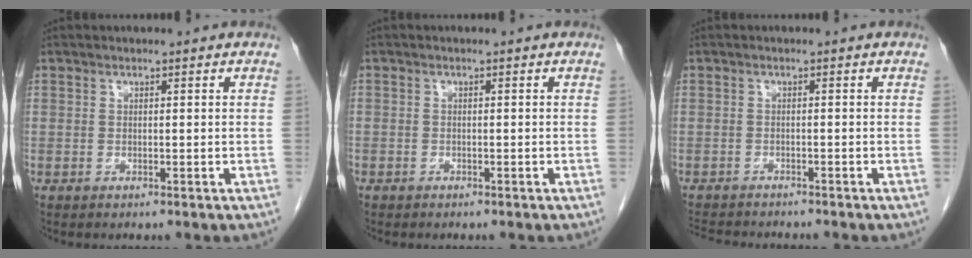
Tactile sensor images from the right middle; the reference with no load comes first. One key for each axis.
{"total": 0.8, "fx": -0.6, "fy": 0.5, "fz": 0.1, "tx": -0.008, "ty": 0.003, "tz": -0.011}
{"total": 6.8, "fx": -6.4, "fy": 1.1, "fz": 2.1, "tx": -0.031, "ty": -0.007, "tz": -0.098}